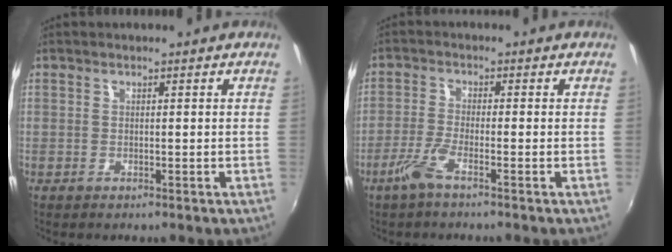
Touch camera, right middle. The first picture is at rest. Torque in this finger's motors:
{"motor_torque": [0.66, -0.56, 0.07, 0.04]}